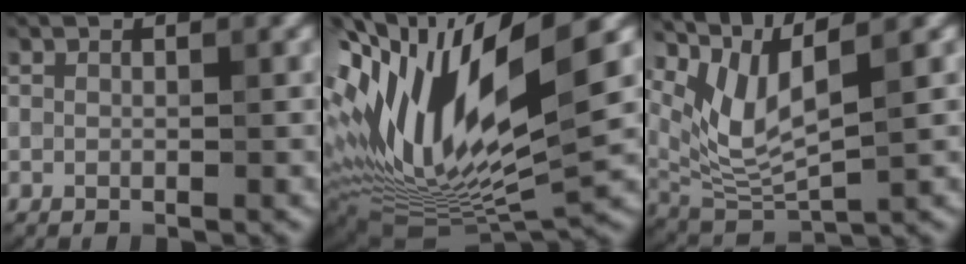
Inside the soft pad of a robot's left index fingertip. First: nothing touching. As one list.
[{"total": 16.8, "force": [2.9, 6.3, 15.3], "torque": [-0.304, -0.006, 0.059]}, {"total": 5.8, "force": [3.2, 1.6, 4.5], "torque": [-0.102, -0.012, 0.071]}]